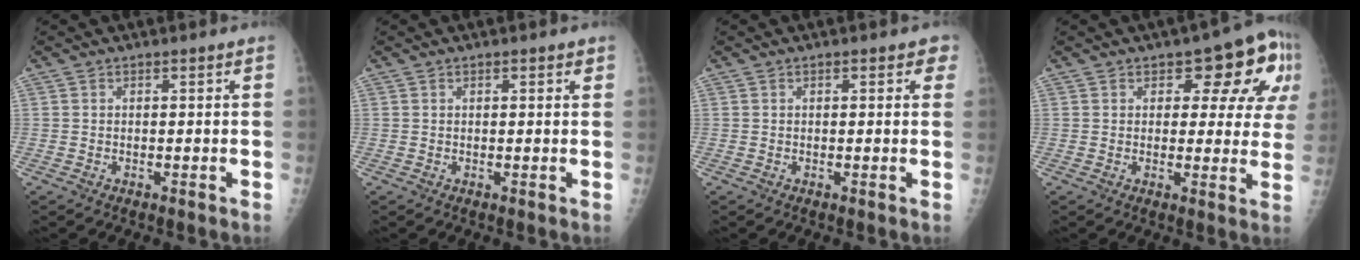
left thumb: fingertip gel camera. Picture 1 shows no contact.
{"total": 1.0, "force": [0.6, 0.5, 0.7], "torque": [-0.006, -0.001, 0.008]}
{"total": 2.3, "force": [1.1, 1.2, 1.7], "torque": [-0.005, 0.001, 0.008]}
{"total": 11.5, "force": [4.4, 6.0, 8.8], "torque": [-0.052, -0.004, 0.049]}